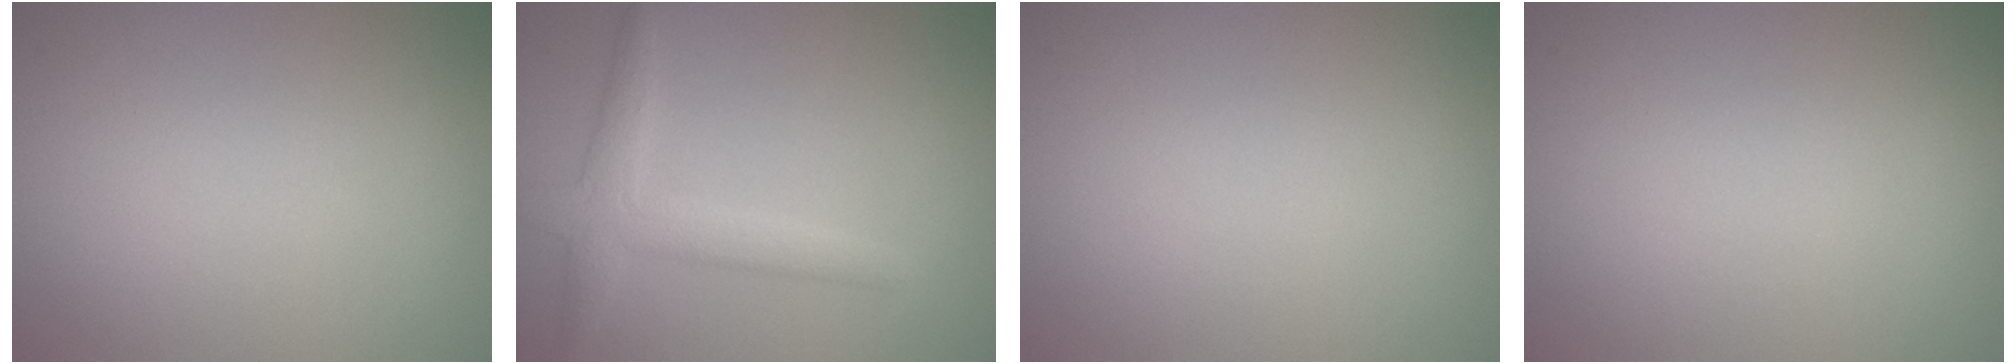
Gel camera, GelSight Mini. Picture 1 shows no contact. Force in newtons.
{"total": 3.2, "press": 3.2, "slide": 0.2}
{"total": 0.0}
{"total": 0.0}